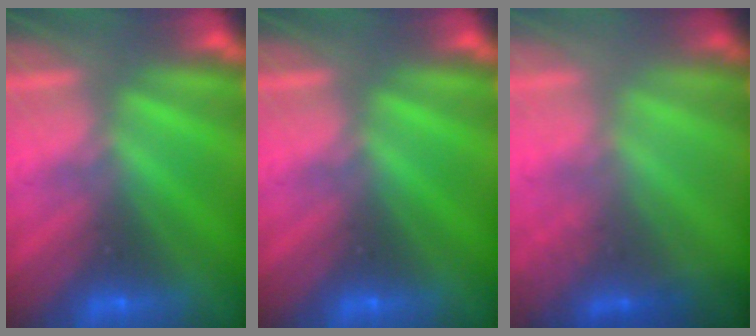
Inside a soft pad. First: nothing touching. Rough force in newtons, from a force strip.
{"total": 0.0}
{"total": 1.4}